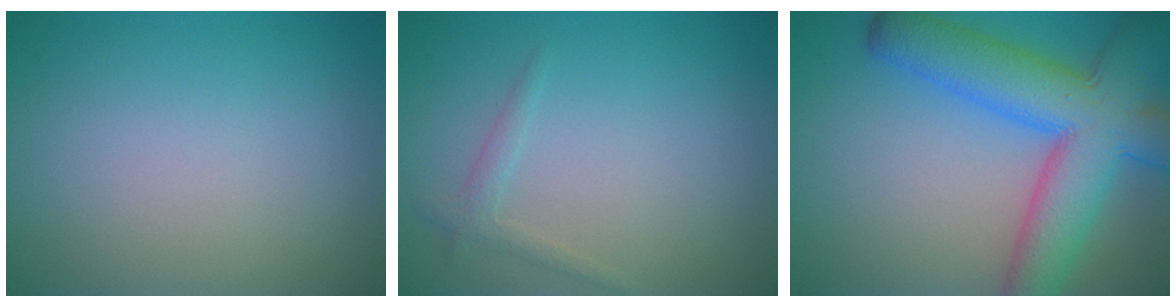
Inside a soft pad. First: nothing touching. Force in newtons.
{"total": 1.2, "press": 1.2, "slide": 0.1}
{"total": 10.4, "press": 10.4, "slide": 0.4}